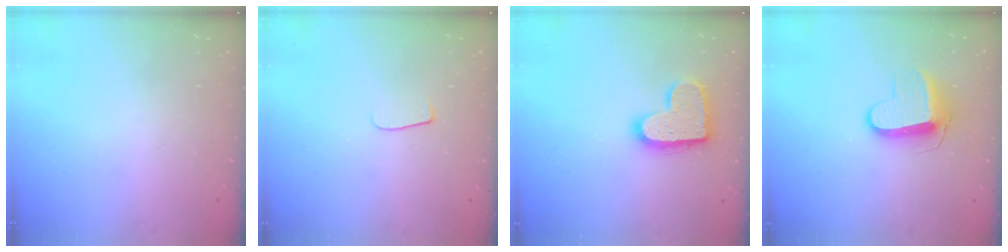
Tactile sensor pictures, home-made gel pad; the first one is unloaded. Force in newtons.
{"total": 6.0, "press": 6.0, "slide": 0.6}
{"total": 15.0, "press": 15.0, "slide": 0.7}
{"total": 9.9, "press": 9.9, "slide": 0.3}